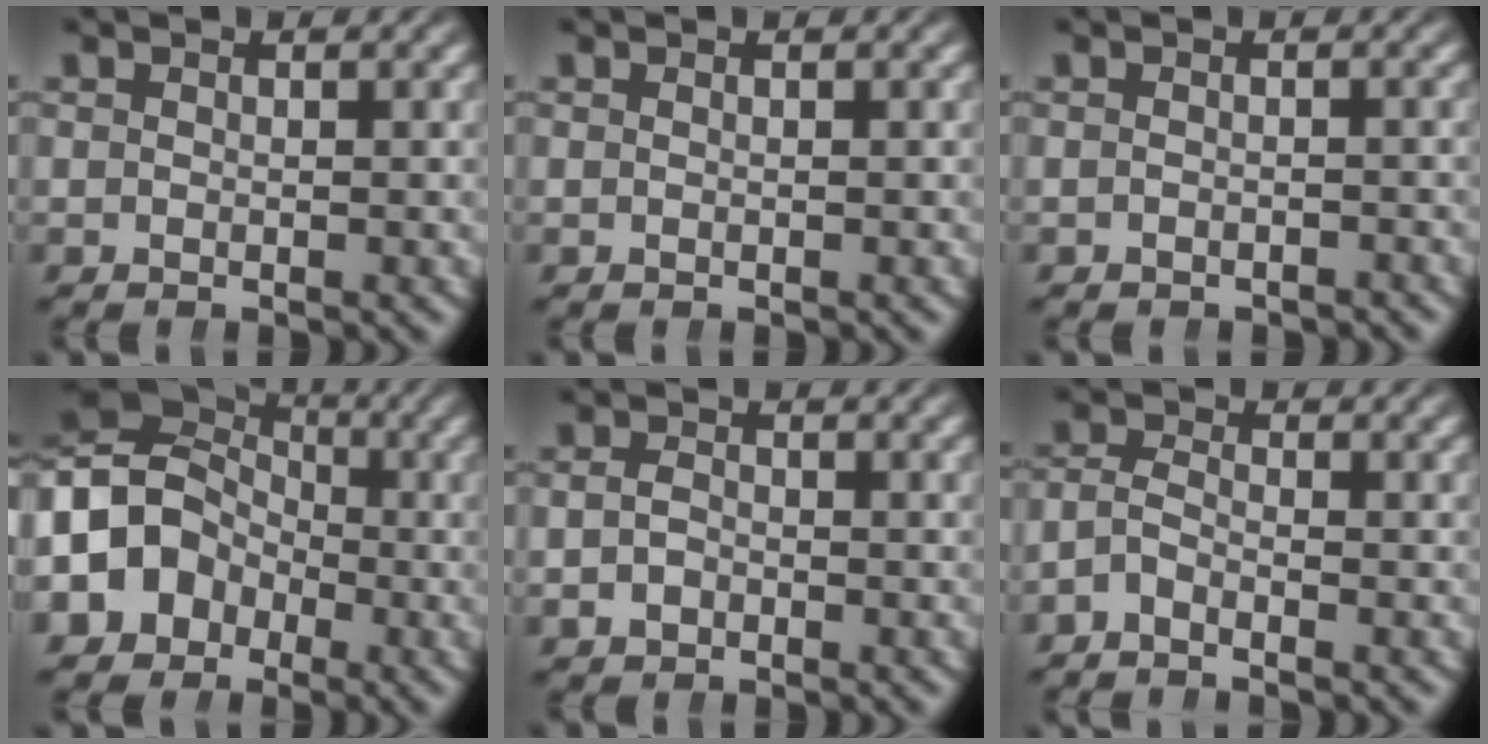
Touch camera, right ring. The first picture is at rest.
{"total": 0.0}
{"total": 1.3, "force": [-1.3, 0.1, 0.1], "torque": [-0.005, -0.006, -0.018]}
{"total": 11.7, "force": [-0.6, 10.1, 5.8], "torque": [-0.157, -0.029, -0.013]}
{"total": 2.3, "force": [-0.9, 1.9, 1.0], "torque": [-0.032, -0.014, -0.013]}
{"total": 3.2, "force": [-1.5, 2.3, 1.7], "torque": [-0.046, -0.016, -0.028]}